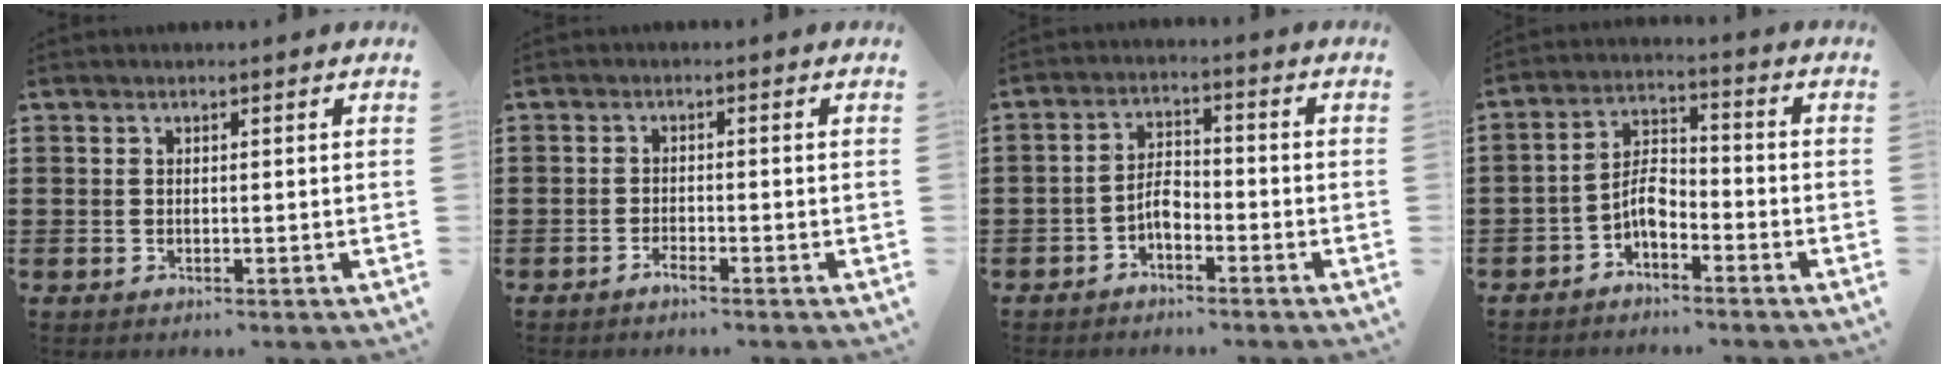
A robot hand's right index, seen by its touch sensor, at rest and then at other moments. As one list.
[{"total": 1.2, "force": [-1.1, 0.1, 0.5], "torque": [-0.012, -0.003, -0.021]}, {"total": 3.7, "force": [-2.1, 1.7, 2.6], "torque": [-0.063, 0.002, -0.045]}, {"total": 4.9, "force": [-2.8, 2.1, 3.4], "torque": [-0.082, 0.006, -0.061]}]